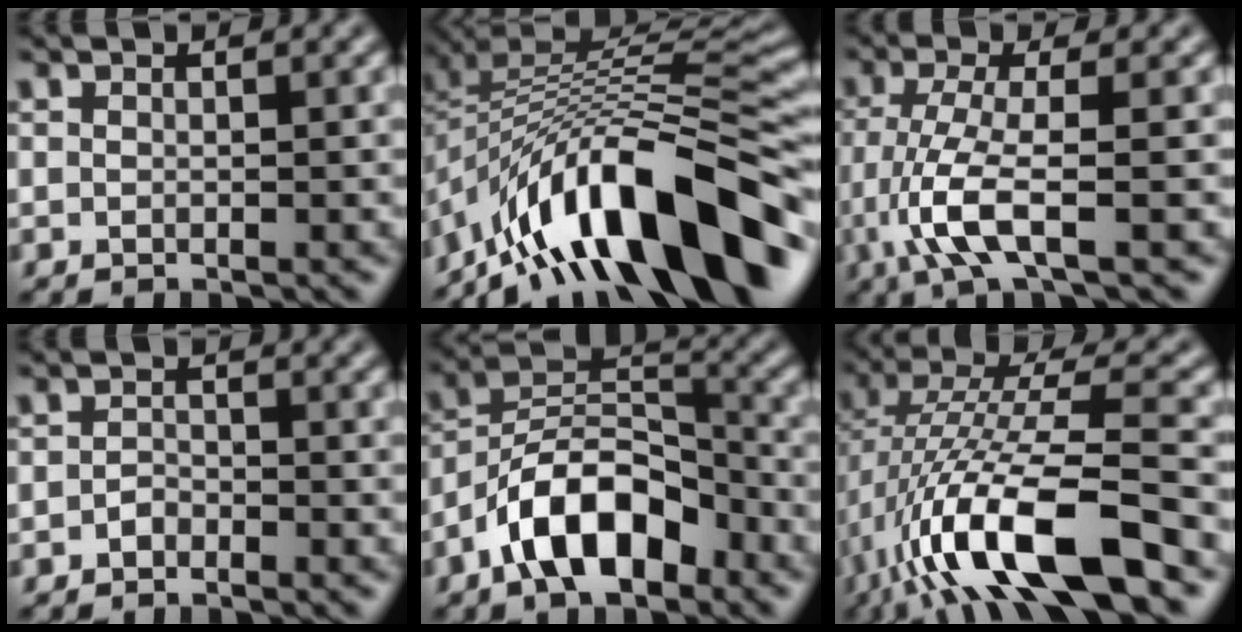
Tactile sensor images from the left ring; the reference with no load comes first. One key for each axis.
{"total": 14.2, "fx": -8.4, "fy": 5.3, "fz": 10.1, "tx": -0.158, "ty": 0.024, "tz": -0.145}
{"total": 5.1, "fx": -2.0, "fy": 1.0, "fz": 4.6, "tx": -0.104, "ty": -0.005, "tz": -0.041}
{"total": 1.0, "fx": -0.7, "fy": 0.6, "fz": 0.4, "tx": -0.007, "ty": 0.002, "tz": -0.014}
{"total": 8.5, "fx": -4.7, "fy": 4.0, "fz": 5.8, "tx": -0.093, "ty": 0.016, "tz": -0.094}
{"total": 12.8, "fx": -4.9, "fy": 3.7, "fz": 11.2, "tx": -0.218, "ty": 0.013, "tz": -0.091}